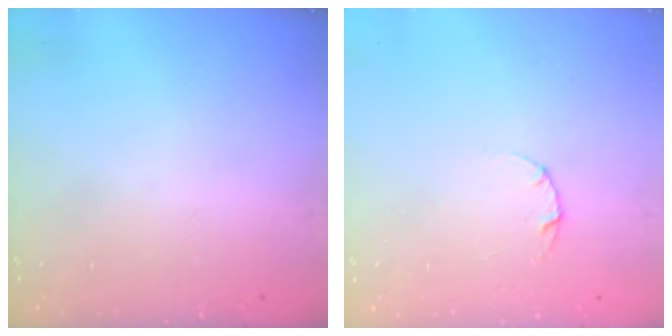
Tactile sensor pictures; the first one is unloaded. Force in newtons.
{"total": 3.0, "press": 3.0, "slide": 0.4}